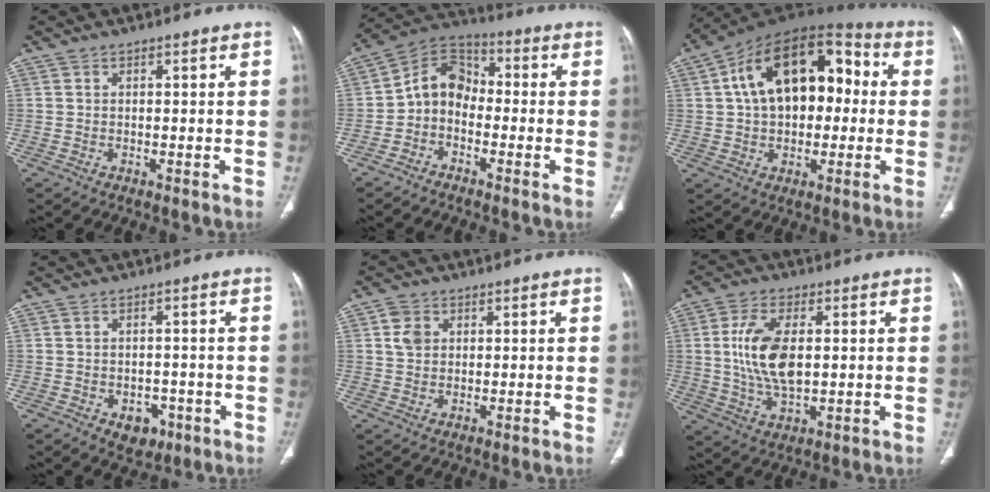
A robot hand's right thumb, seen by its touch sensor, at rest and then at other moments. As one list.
[{"total": 8.6, "force": [-2.1, 6.7, 5.0], "torque": [-0.068, 0.047, -0.058]}, {"total": 21.4, "force": [2.8, 13.0, 16.8], "torque": [-0.242, 0.040, 0.036]}, {"total": 4.8, "force": [-2.1, 3.5, 2.5], "torque": [-0.013, 0.011, -0.019]}, {"total": 3.3, "force": [0.9, 2.7, 1.8], "torque": [-0.026, 0.000, 0.019]}, {"total": 11.8, "force": [1.1, 6.0, 10.1], "torque": [-0.203, -0.005, 0.026]}]